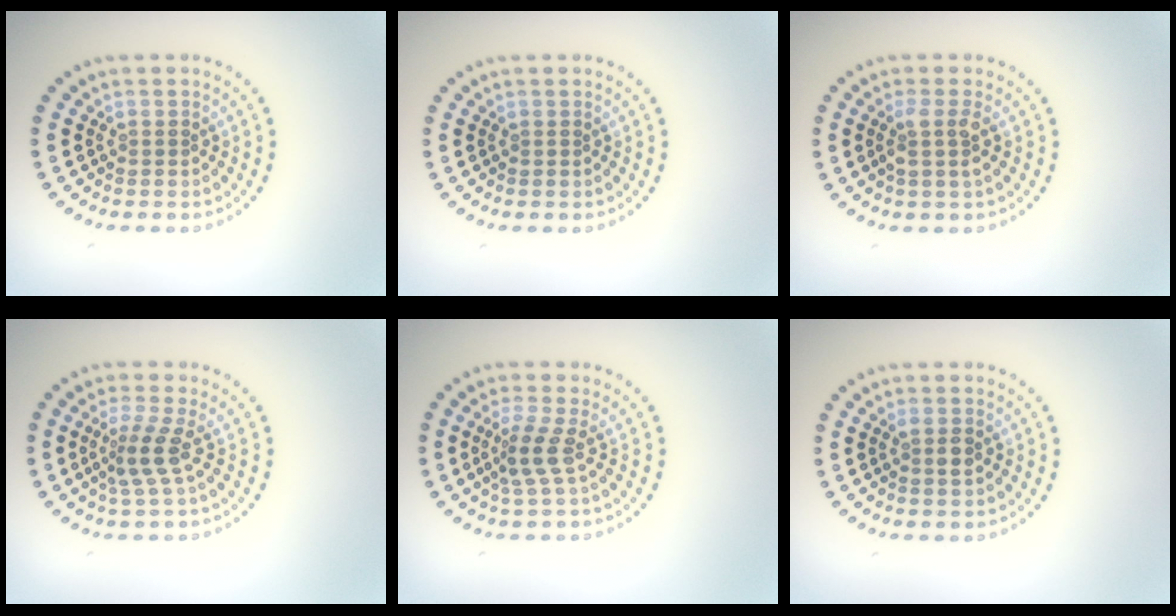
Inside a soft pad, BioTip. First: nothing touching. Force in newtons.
{"total": 0.0}
{"total": 1.9, "press": 1.5, "slide": 1.1}
{"total": 2.6, "press": 1.8, "slide": 1.9}
{"total": 2.3, "press": 1.7, "slide": 1.4}
{"total": 1.1, "press": 1.0, "slide": 0.5}